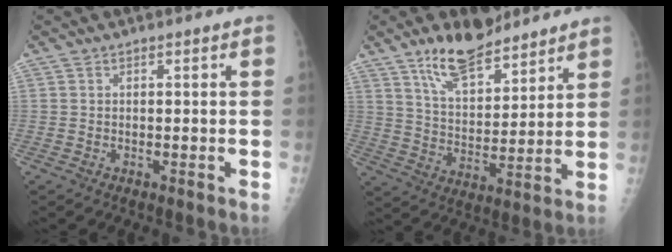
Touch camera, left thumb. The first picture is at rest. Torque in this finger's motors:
{"motor_torque": [0.22, 0.19, 0.23, -0.04, 0.11]}